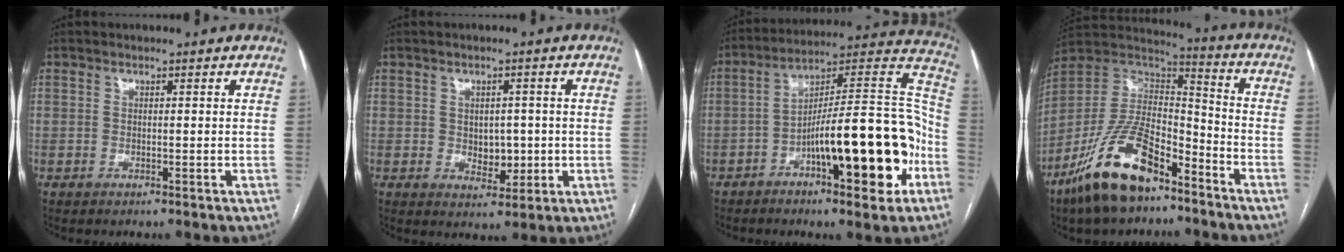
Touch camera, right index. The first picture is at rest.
{"total": 4.3, "force": [-0.3, 2.9, 3.2], "torque": [-0.036, 0.002, 0.006]}
{"total": 20.7, "force": [-7.6, 4.0, 18.9], "torque": [-0.251, 0.033, -0.103]}
{"total": 17.6, "force": [-11.6, 6.4, 11.7], "torque": [-0.233, 0.012, -0.212]}